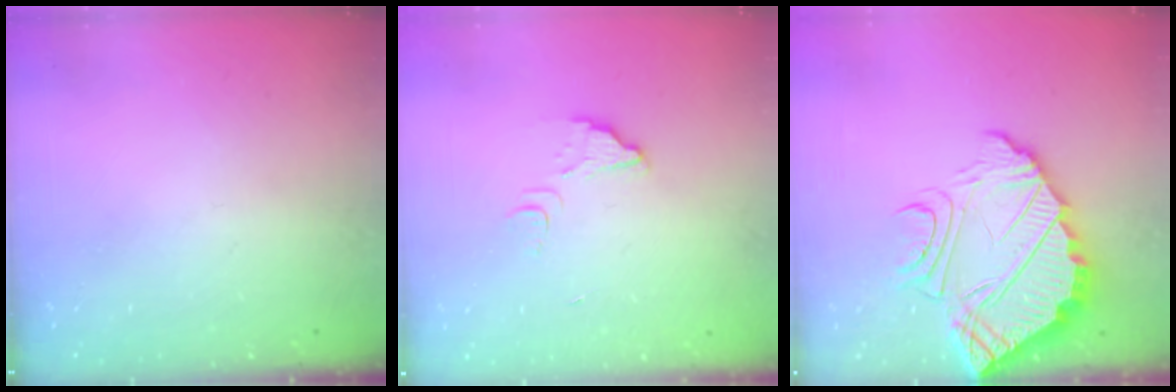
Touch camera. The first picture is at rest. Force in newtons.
{"total": 4.5, "press": 4.5, "slide": 0.3}
{"total": 10.2, "press": 10.1, "slide": 0.7}